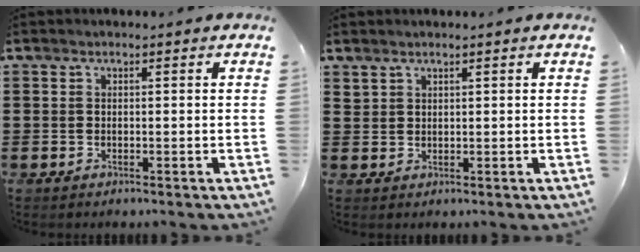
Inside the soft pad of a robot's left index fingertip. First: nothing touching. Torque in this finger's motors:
{"motor_torque": [-1.09, 1.05, -0.26, -0.08]}